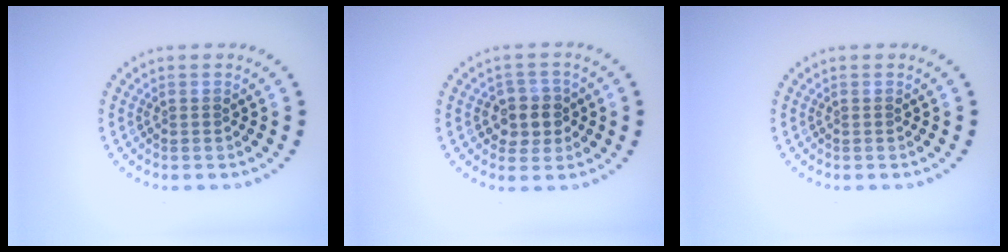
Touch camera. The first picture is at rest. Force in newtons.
{"total": 2.9, "press": 2.7, "slide": 0.9}
{"total": 0.0}